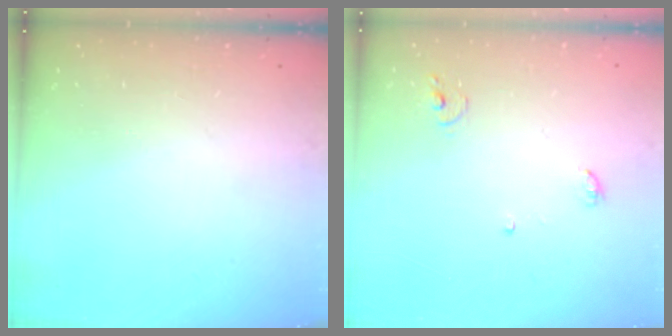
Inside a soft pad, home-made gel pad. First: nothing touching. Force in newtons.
{"total": 4.2, "press": 4.2, "slide": 0.2}